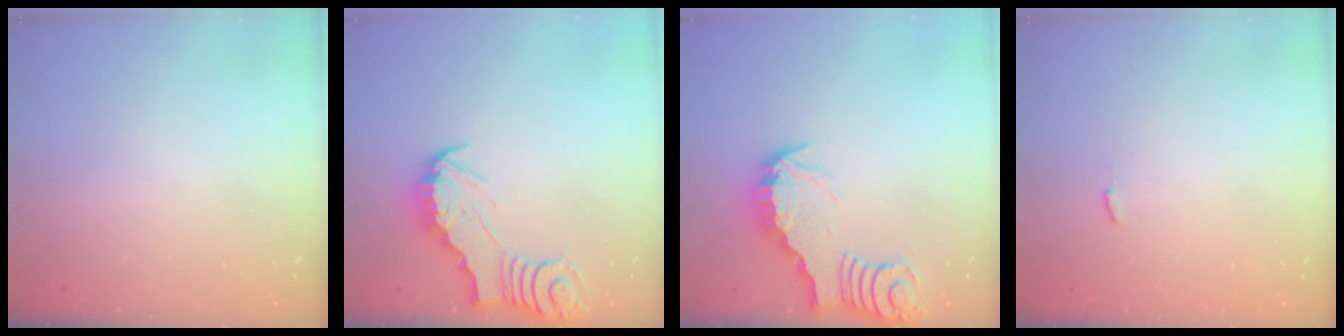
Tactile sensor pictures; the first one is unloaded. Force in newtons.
{"total": 2.9, "press": 2.9, "slide": 0.3}
{"total": 3.3, "press": 3.2, "slide": 0.4}
{"total": 2.9, "press": 2.9, "slide": 0.3}